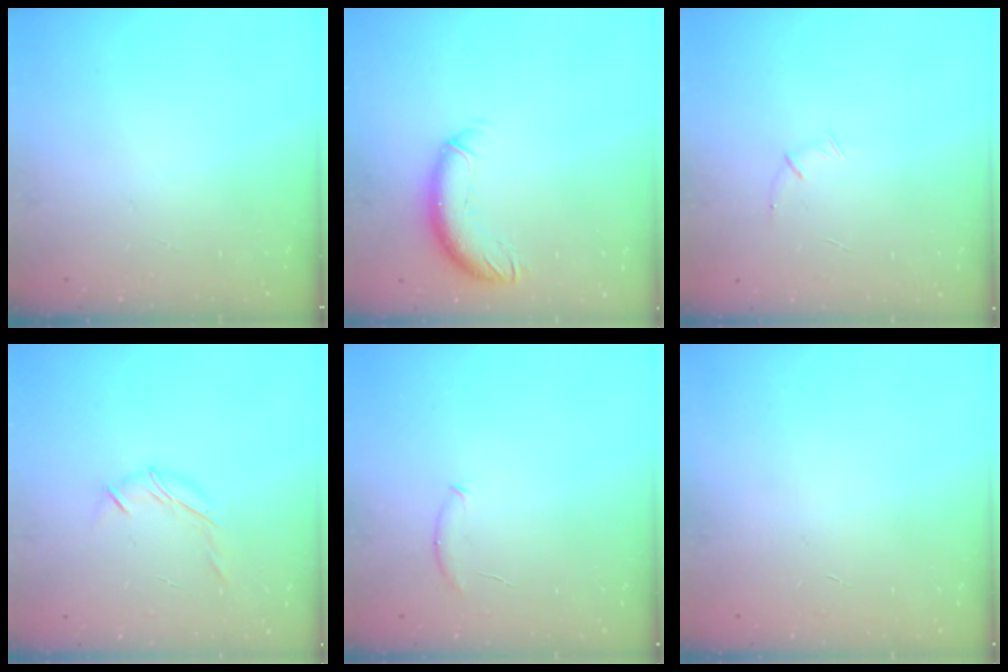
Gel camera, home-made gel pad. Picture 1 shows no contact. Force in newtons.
{"total": 10.0, "press": 9.9, "slide": 1.9}
{"total": 5.2, "press": 5.0, "slide": 1.1}
{"total": 6.4, "press": 6.3, "slide": 0.9}
{"total": 5.8, "press": 5.7, "slide": 1.2}
{"total": 0.6, "press": 0.6, "slide": 0.2}